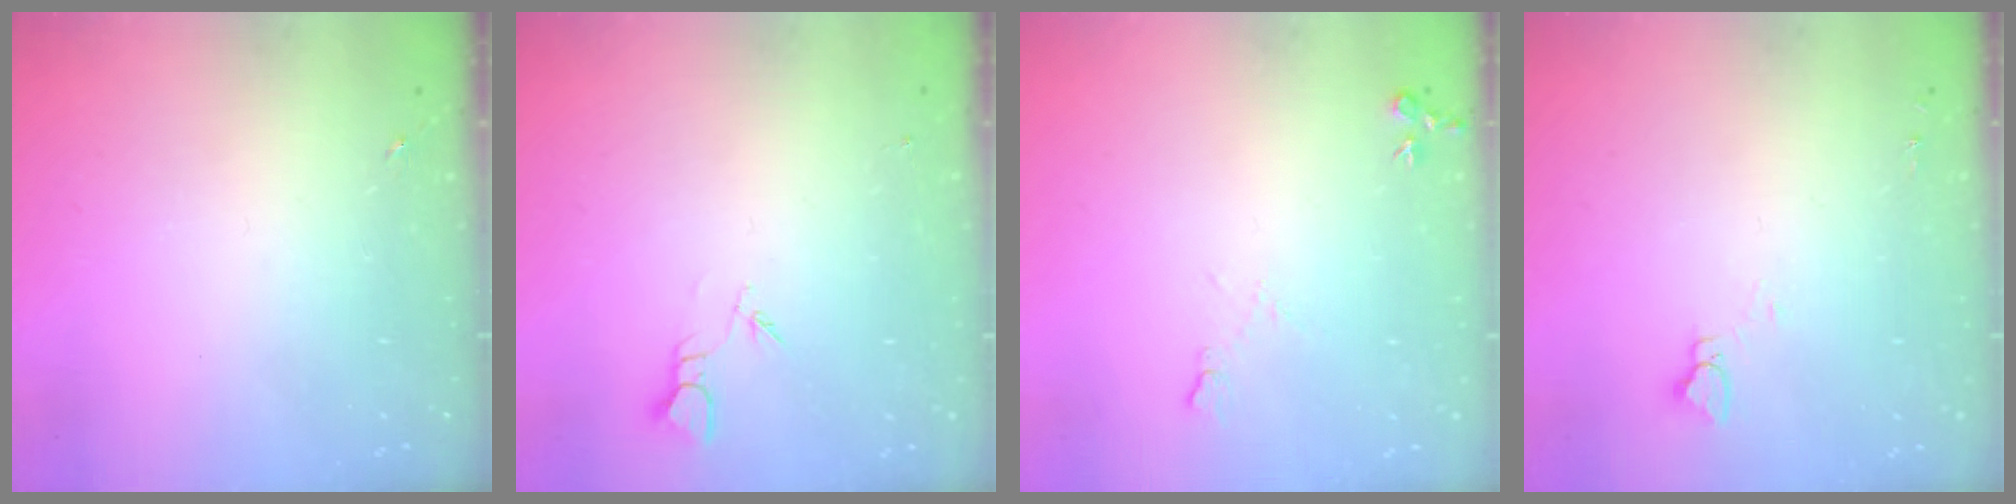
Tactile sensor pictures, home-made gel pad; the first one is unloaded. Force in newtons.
{"total": 2.7, "press": 2.7, "slide": 0.3}
{"total": 6.9, "press": 6.8, "slide": 1.0}
{"total": 4.0, "press": 4.0, "slide": 0.4}